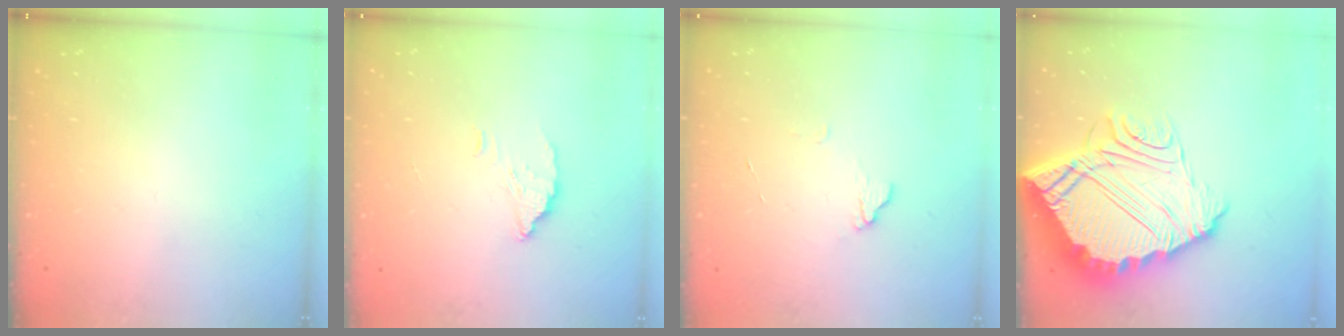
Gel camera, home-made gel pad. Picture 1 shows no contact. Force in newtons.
{"total": 3.8, "press": 3.8, "slide": 0.3}
{"total": 5.8, "press": 5.8, "slide": 0.5}
{"total": 17.8, "press": 17.7, "slide": 1.7}